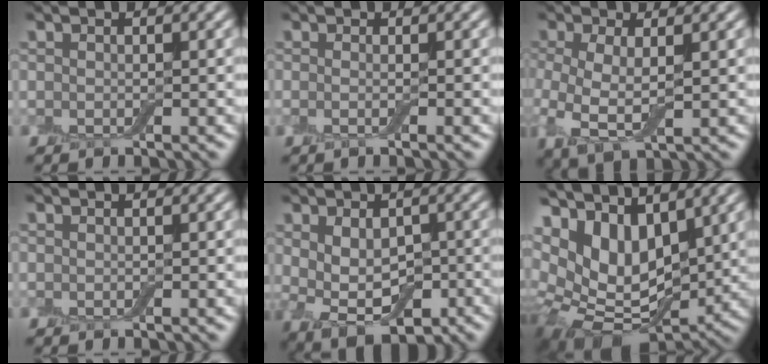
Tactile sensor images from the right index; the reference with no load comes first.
{"total": 1.3, "force": [-0.2, 0.3, 1.3], "torque": [-0.017, -0.007, -0.008]}
{"total": 4.7, "force": [-0.4, 2.1, 4.2], "torque": [-0.101, -0.008, -0.008]}
{"total": 0.0}
{"total": 5.8, "force": [-0.6, 3.5, 4.5], "torque": [-0.080, -0.014, -0.001]}
{"total": 9.3, "force": [3.9, 5.4, 6.4], "torque": [-0.133, 0.000, 0.068]}